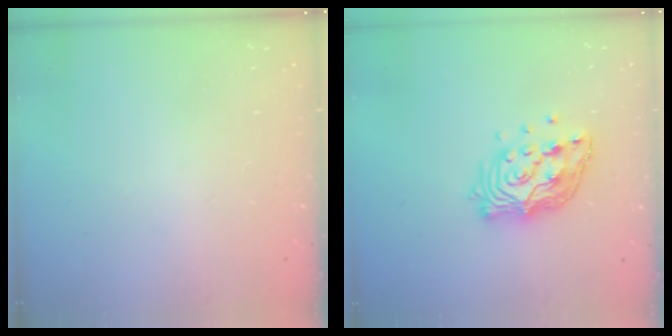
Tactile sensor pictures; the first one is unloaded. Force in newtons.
{"total": 13.5, "press": 13.5, "slide": 1.2}